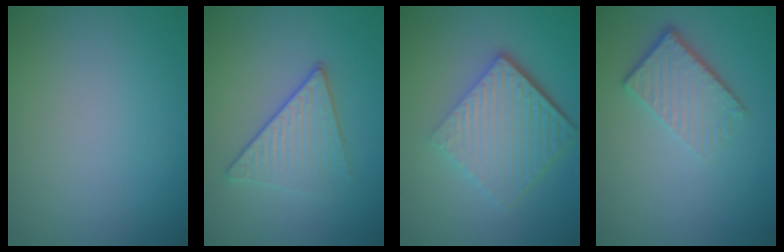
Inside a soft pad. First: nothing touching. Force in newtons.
{"total": 3.4, "press": 2.9, "slide": 1.8}
{"total": 7.0, "press": 4.5, "slide": 5.3}
{"total": 4.1, "press": 2.8, "slide": 3.0}